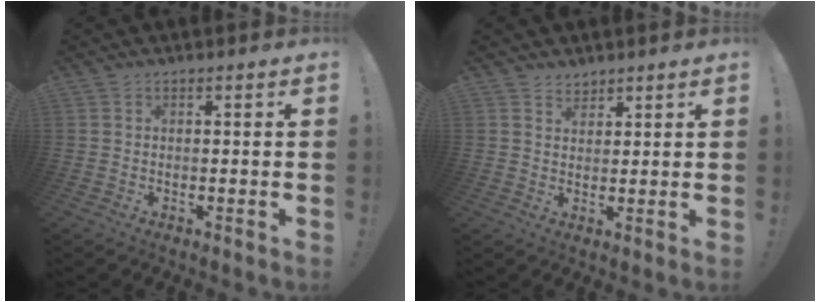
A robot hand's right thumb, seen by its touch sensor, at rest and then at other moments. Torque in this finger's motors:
{"motor_torque": [-0.19, 0.24, 0.01, 0.42, -0.09]}